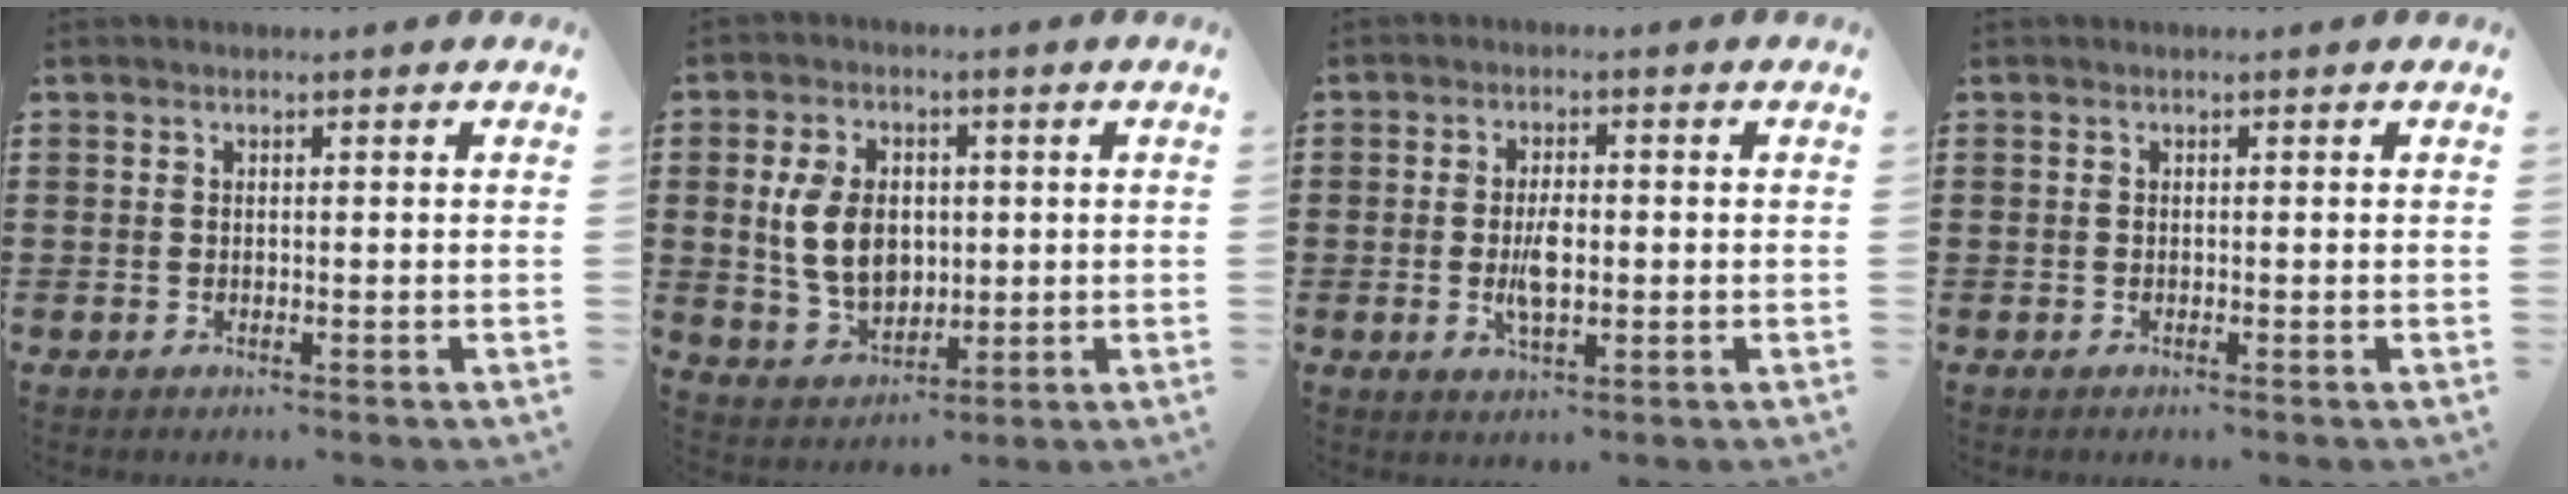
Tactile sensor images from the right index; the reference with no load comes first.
{"total": 8.7, "force": [0.9, 6.0, 6.2], "torque": [-0.140, 0.009, 0.012]}
{"total": 4.6, "force": [-0.5, 1.9, 4.2], "torque": [-0.090, -0.002, -0.014]}
{"total": 0.0}